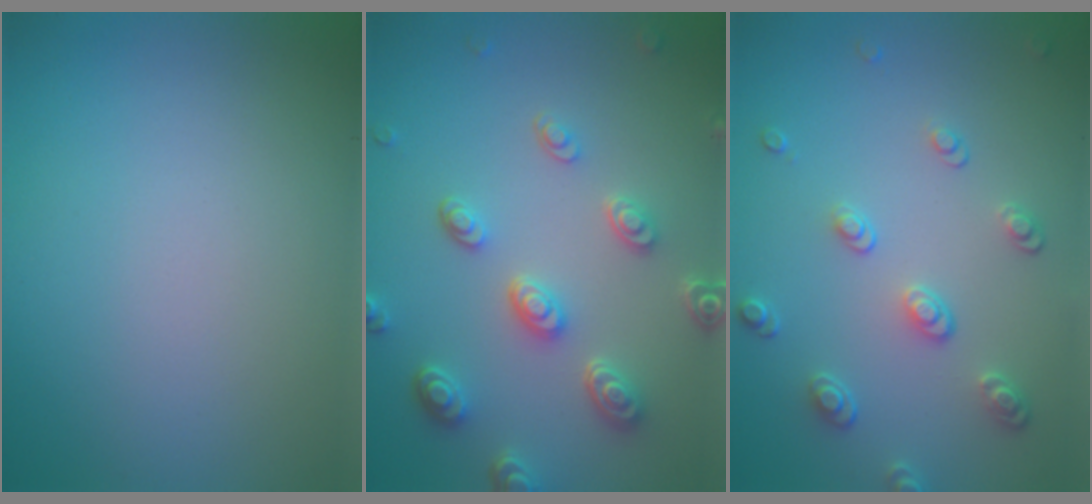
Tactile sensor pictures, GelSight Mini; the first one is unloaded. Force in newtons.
{"total": 4.6, "press": 3.7, "slide": 2.8}
{"total": 2.8, "press": 2.5, "slide": 1.1}